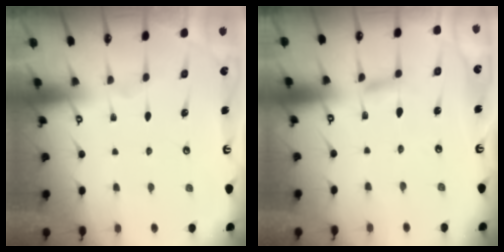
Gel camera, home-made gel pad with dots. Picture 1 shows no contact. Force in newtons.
{"total": 3.3, "press": 3.3, "slide": 0.1}